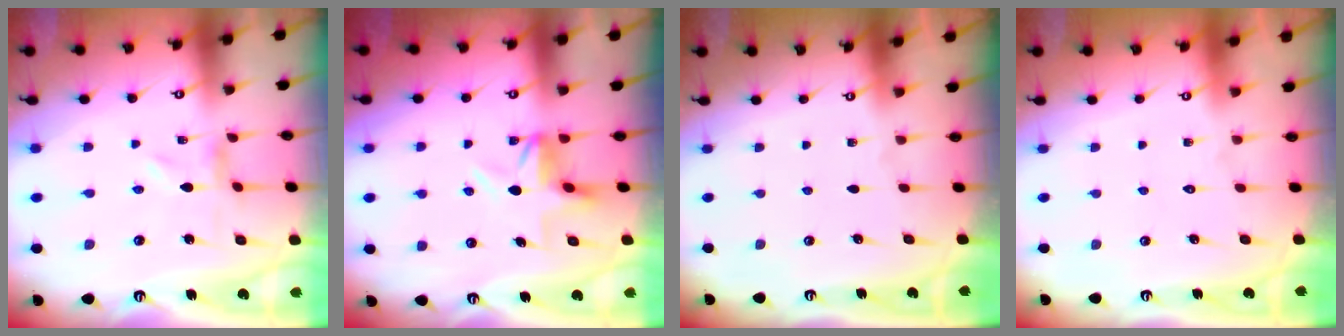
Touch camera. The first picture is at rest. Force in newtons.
{"total": 4.7, "press": 4.7, "slide": 0.4}
{"total": 0.0}
{"total": 1.7, "press": 1.6, "slide": 0.1}